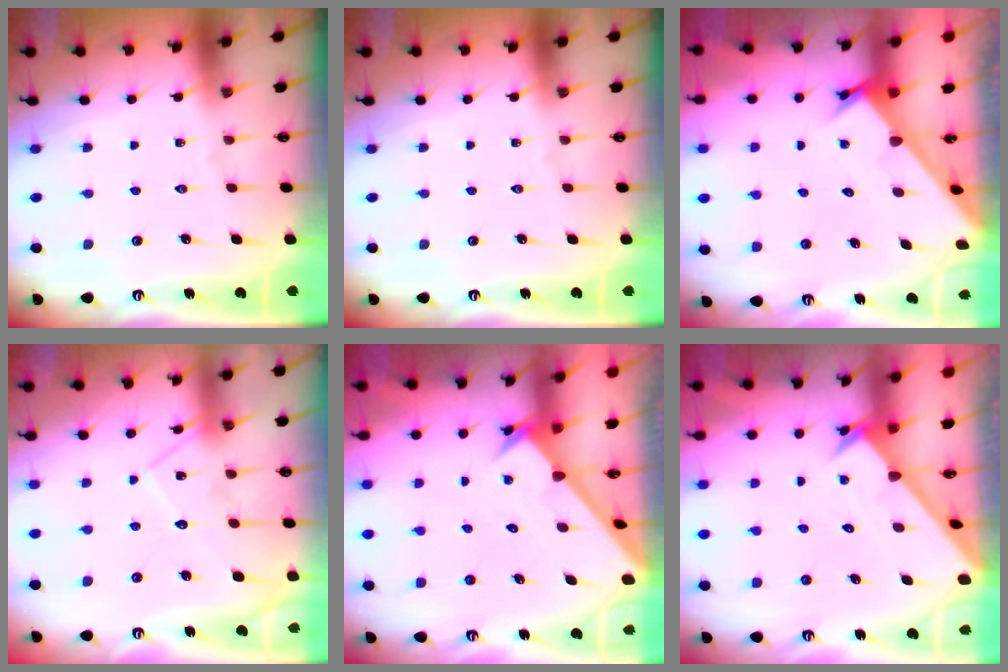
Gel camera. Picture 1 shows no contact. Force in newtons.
{"total": 0.0}
{"total": 2.4, "press": 2.4, "slide": 0.0}
{"total": 12.0, "press": 11.9, "slide": 0.8}
{"total": 2.7, "press": 2.7, "slide": 0.2}
{"total": 2.2, "press": 2.2, "slide": 0.2}